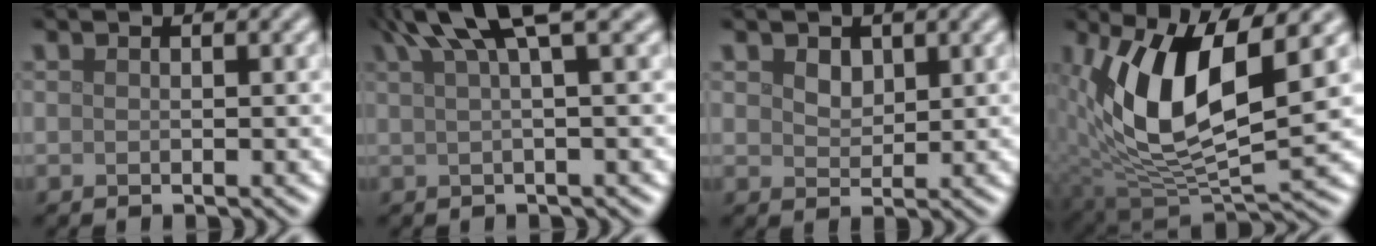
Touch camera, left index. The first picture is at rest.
{"total": 6.1, "force": [3.6, 1.1, 4.9], "torque": [-0.062, 0.020, 0.057]}
{"total": 1.6, "force": [0.9, 1.1, 0.8], "torque": [-0.017, -0.001, 0.019]}
{"total": 10.9, "force": [2.5, 4.7, 9.5], "torque": [-0.189, -0.009, 0.046]}